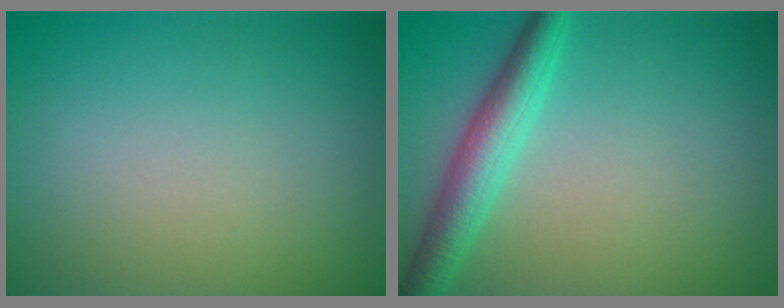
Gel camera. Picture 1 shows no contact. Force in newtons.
{"total": 4.0, "press": 4.0, "slide": 0.1}